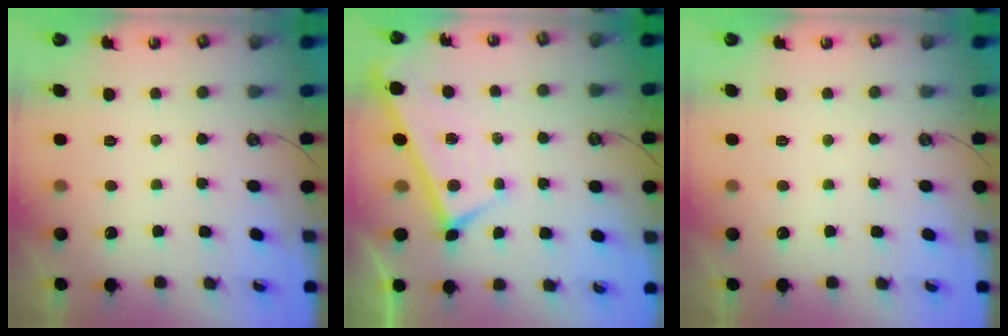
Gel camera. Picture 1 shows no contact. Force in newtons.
{"total": 0.0}
{"total": 0.8, "press": 0.8, "slide": 0.1}